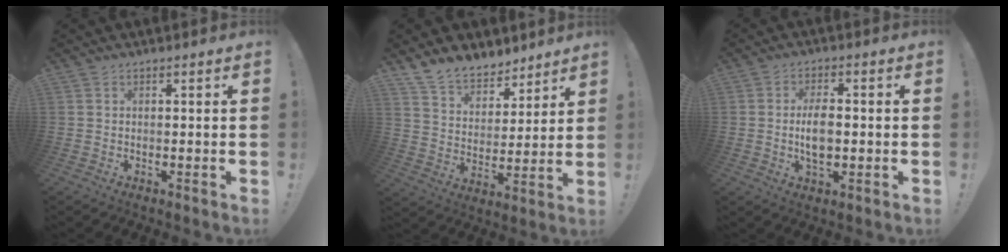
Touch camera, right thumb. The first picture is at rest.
{"total": 11.1, "force": [9.2, 5.5, 2.8], "torque": [-0.064, -0.069, 0.181]}
{"total": 7.4, "force": [-0.6, 3.7, 6.3], "torque": [-0.111, -0.005, -0.016]}